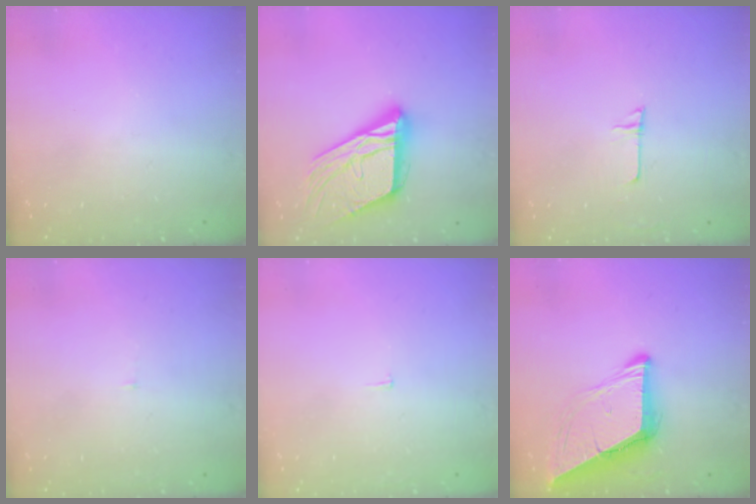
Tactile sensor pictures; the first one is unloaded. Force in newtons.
{"total": 21.2, "press": 21.0, "slide": 2.9}
{"total": 4.4, "press": 4.4, "slide": 0.5}
{"total": 3.0, "press": 3.0, "slide": 0.2}
{"total": 2.2, "press": 2.2, "slide": 0.1}
{"total": 9.4, "press": 9.3, "slide": 1.1}